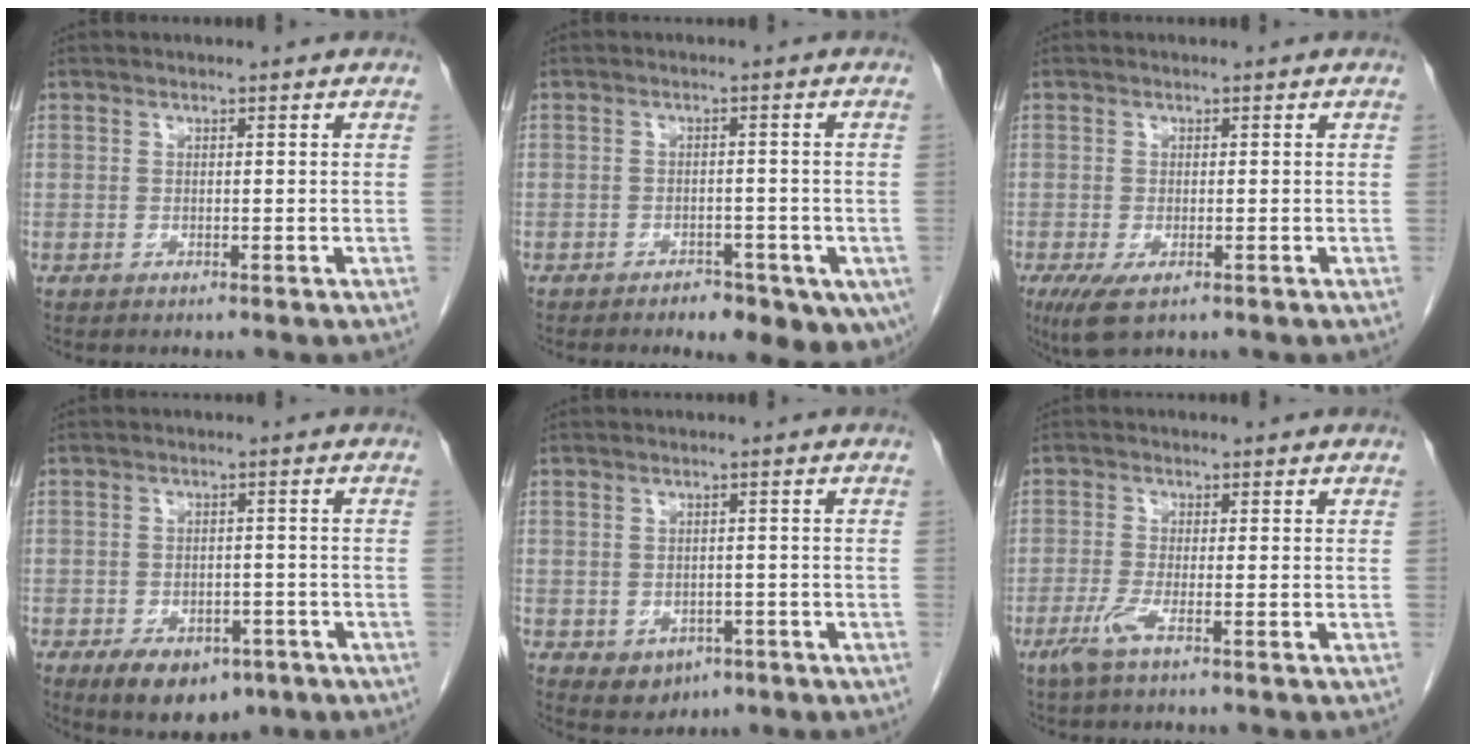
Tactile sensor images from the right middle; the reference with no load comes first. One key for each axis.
{"total": 10.2, "fx": -6.2, "fy": 4.9, "fz": 6.6, "tx": -0.079, "ty": -0.001, "tz": -0.080}
{"total": 4.4, "fx": -2.4, "fy": 1.6, "fz": 3.3, "tx": -0.065, "ty": -0.013, "tz": -0.038}
{"total": 9.4, "fx": -5.4, "fy": 5.5, "fz": 5.4, "tx": -0.077, "ty": 0.002, "tz": -0.072}
{"total": 4.0, "fx": -1.5, "fy": 3.2, "fz": 1.9, "tx": -0.023, "ty": 0.000, "tz": -0.005}
{"total": 3.1, "fx": -1.7, "fy": 0.0, "fz": 2.6, "tx": -0.059, "ty": -0.009, "tz": -0.039}